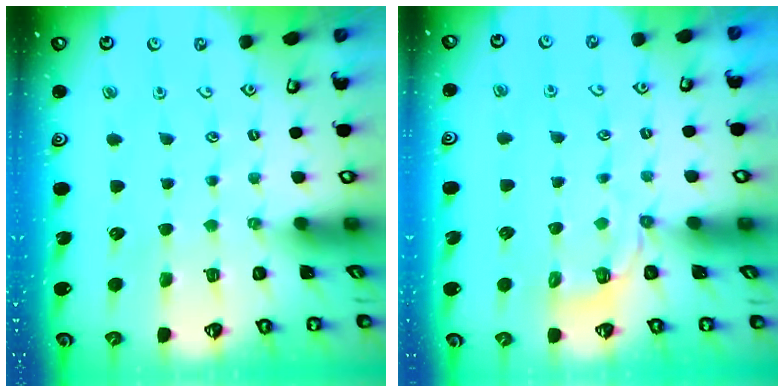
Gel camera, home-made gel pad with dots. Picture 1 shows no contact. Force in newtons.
{"total": 3.5, "press": 3.0, "slide": 1.8}